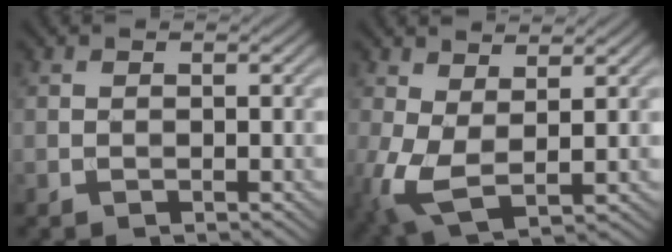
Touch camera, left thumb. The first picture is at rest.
{"total": 6.4, "force": [0.7, 3.1, 5.6], "torque": [-0.146, -0.001, 0.012]}